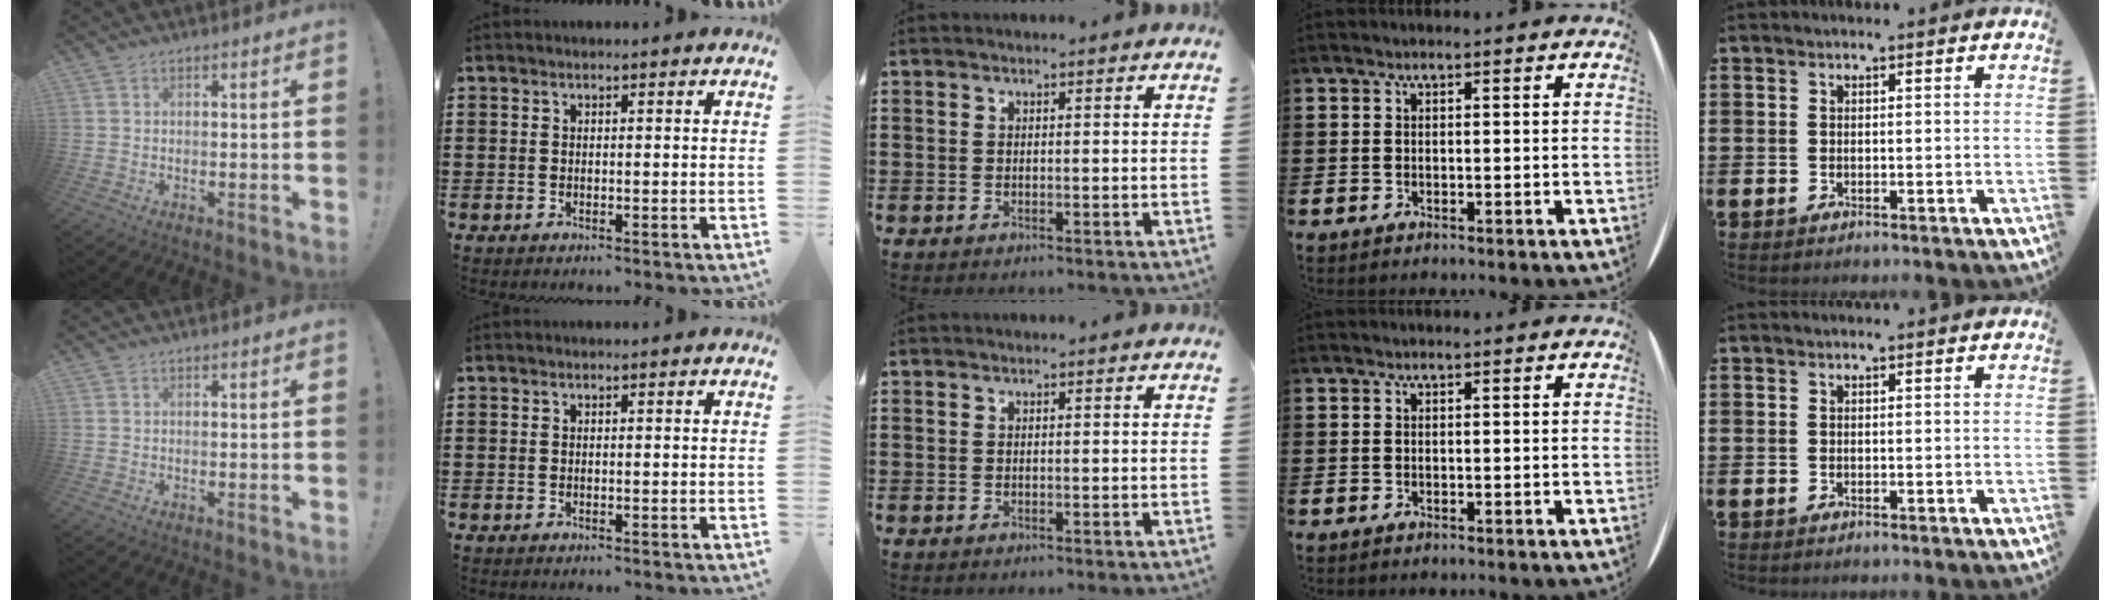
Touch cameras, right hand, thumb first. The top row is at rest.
{}